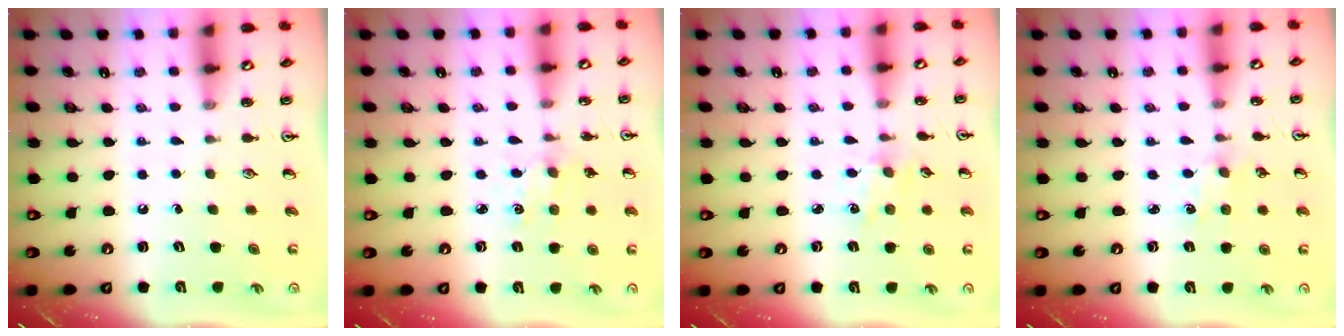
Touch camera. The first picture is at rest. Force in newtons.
{"total": 2.5, "press": 2.5, "slide": 0.5}
{"total": 2.3, "press": 2.2, "slide": 0.4}
{"total": 1.0, "press": 0.9, "slide": 0.4}